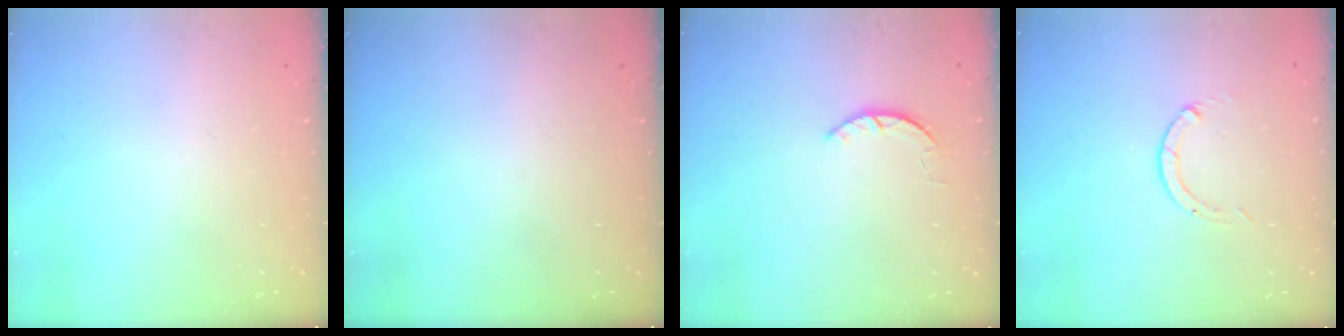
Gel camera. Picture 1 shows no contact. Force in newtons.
{"total": 0.0}
{"total": 1.6, "press": 1.6, "slide": 0.3}
{"total": 0.0}